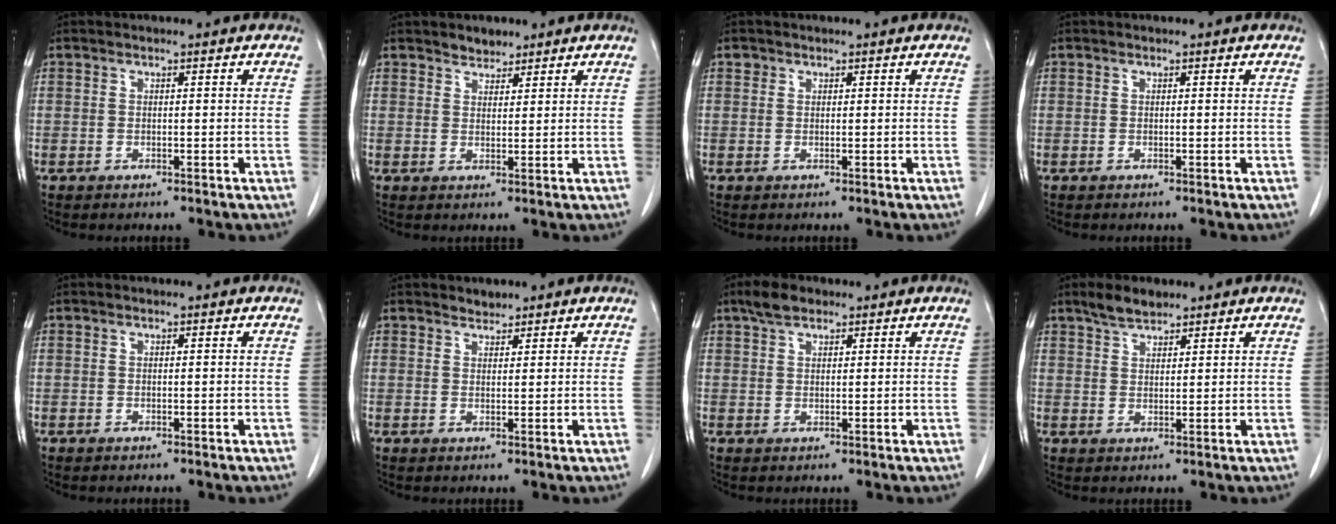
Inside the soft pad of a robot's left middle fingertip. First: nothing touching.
{"total": 2.3, "force": [2.0, 1.1, 0.3], "torque": [-0.005, -0.002, 0.032]}
{"total": 0.6, "force": [0.5, 0.5, 0.0], "torque": [0.003, 0.001, 0.007]}
{"total": 0.0}
{"total": 0.0}
{"total": 1.5, "force": [1.4, 0.5, 0.0], "torque": [-0.002, -0.002, 0.022]}
{"total": 3.1, "force": [2.3, 1.5, 1.5], "torque": [-0.032, 0.008, 0.042]}
{"total": 3.6, "force": [3.1, 1.3, 1.4], "torque": [-0.032, 0.004, 0.058]}